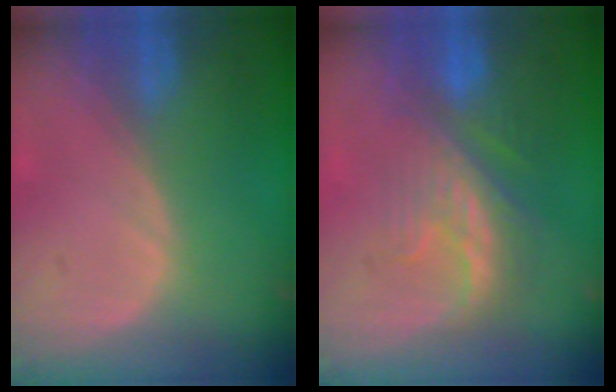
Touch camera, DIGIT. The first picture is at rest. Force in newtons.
{"total": 8.3, "press": 7.5, "slide": 3.7}